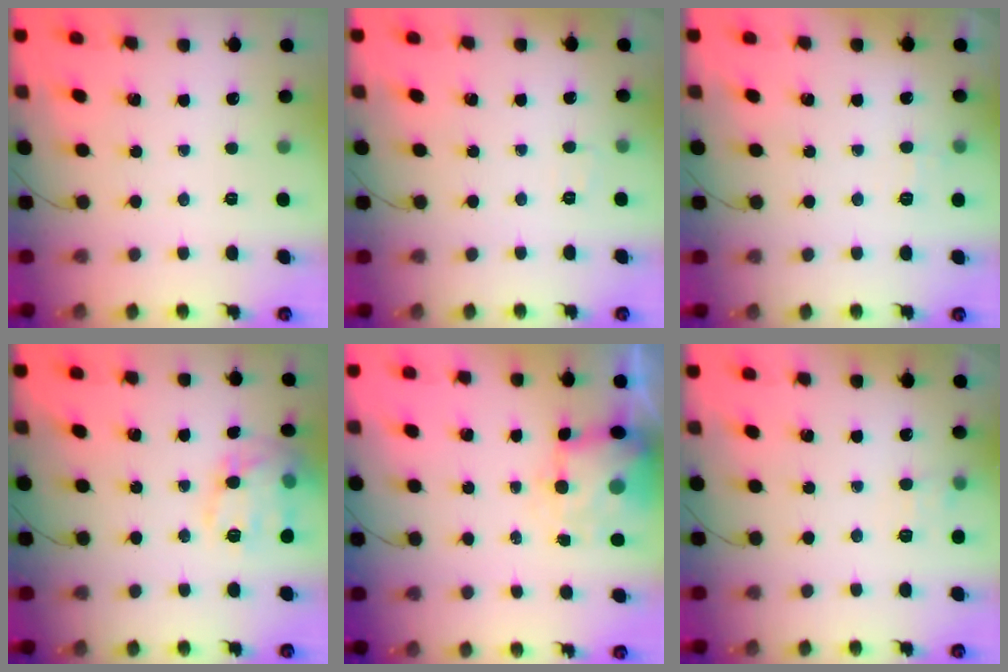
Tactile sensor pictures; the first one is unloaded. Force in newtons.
{"total": 2.0, "press": 1.7, "slide": 1.1}
{"total": 3.3, "press": 3.0, "slide": 1.4}
{"total": 15.3, "press": 15.2, "slide": 0.3}
{"total": 5.4, "press": 5.2, "slide": 1.4}
{"total": 7.3, "press": 7.0, "slide": 2.0}